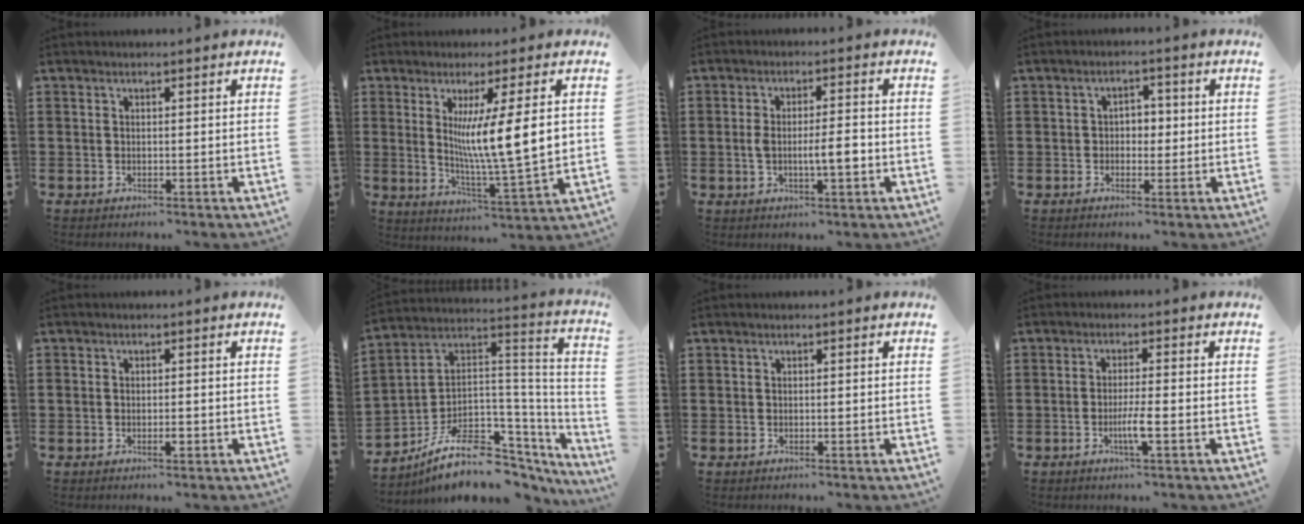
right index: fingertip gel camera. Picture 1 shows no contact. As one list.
[{"total": 10.8, "force": [2.4, 0.7, 10.5], "torque": [-0.197, -0.013, 0.036]}, {"total": 5.6, "force": [-0.9, 1.5, 5.3], "torque": [-0.100, 0.003, -0.020]}, {"total": 2.1, "force": [-0.4, 1.5, 1.4], "torque": [-0.029, 0.008, -0.011]}, {"total": 1.4, "force": [-0.6, 0.7, 1.0], "torque": [-0.020, -0.001, -0.010]}, {"total": 11.5, "force": [-6.4, 6.4, 7.1], "torque": [-0.150, 0.008, -0.111]}, {"total": 0.0}, {"total": 3.8, "force": [-1.4, 0.1, 3.5], "torque": [-0.067, -0.007, -0.028]}]